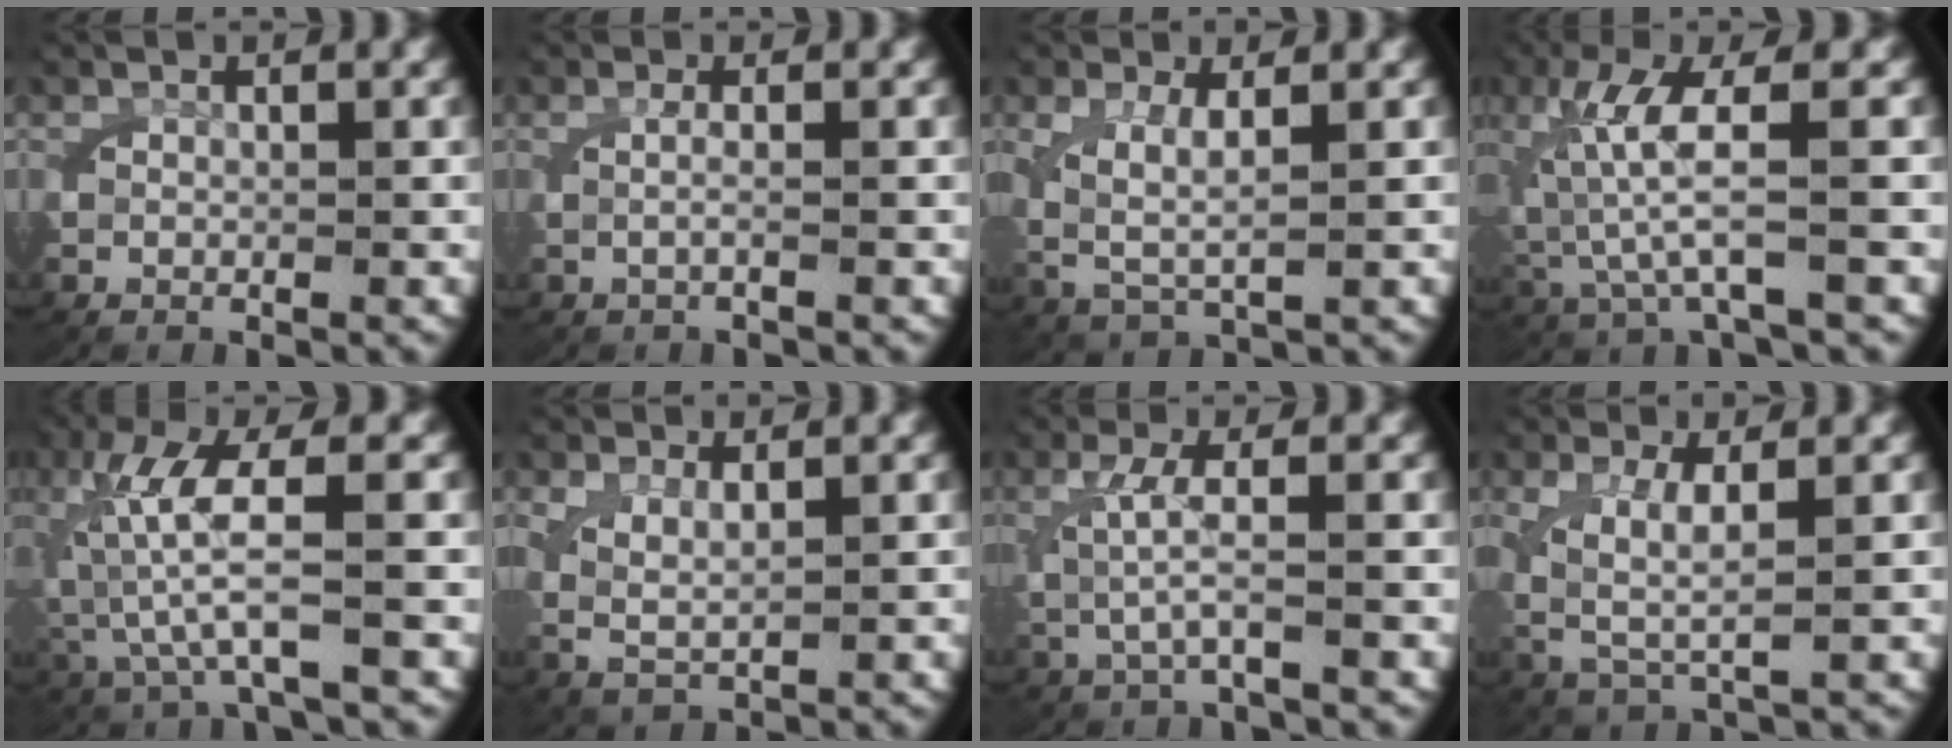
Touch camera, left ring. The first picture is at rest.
{"total": 1.5, "force": [-0.1, 0.1, 1.5], "torque": [-0.043, -0.001, -0.002]}
{"total": 4.1, "force": [0.6, 2.7, 3.1], "torque": [-0.091, -0.020, 0.023]}
{"total": 6.3, "force": [0.3, 2.3, 5.8], "torque": [-0.140, -0.007, 0.017]}
{"total": 7.0, "force": [0.3, 2.4, 6.6], "torque": [-0.151, -0.007, 0.016]}
{"total": 3.9, "force": [0.7, 2.8, 2.7], "torque": [-0.075, -0.010, 0.021]}
{"total": 2.9, "force": [0.2, 0.4, 2.9], "torque": [-0.072, -0.005, 0.009]}
{"total": 3.9, "force": [0.3, 2.1, 3.2], "torque": [-0.084, -0.017, 0.019]}